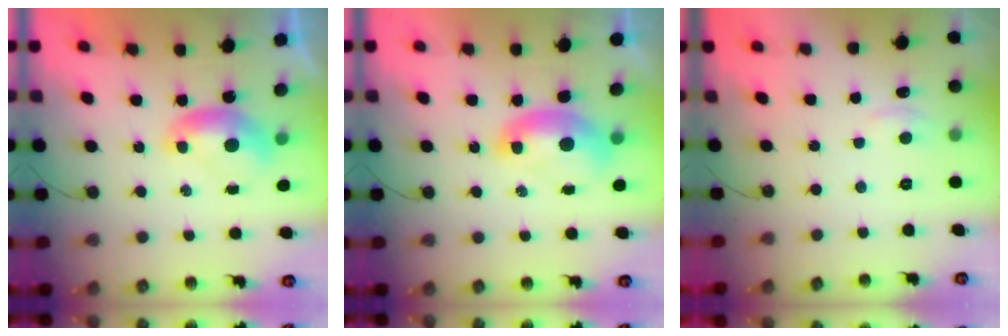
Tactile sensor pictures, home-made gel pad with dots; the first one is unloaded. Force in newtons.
{"total": 2.6, "press": 2.5, "slide": 0.6}
{"total": 3.7, "press": 3.6, "slide": 0.3}